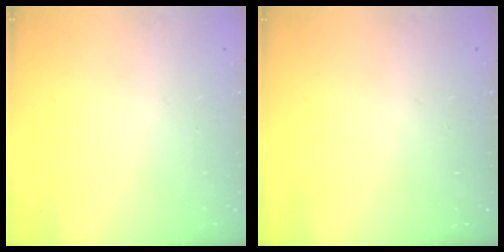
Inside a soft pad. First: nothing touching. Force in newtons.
{"total": 0.0}